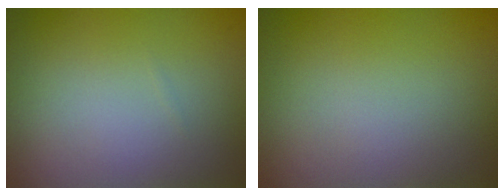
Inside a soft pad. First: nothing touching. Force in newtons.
{"total": 0.0}